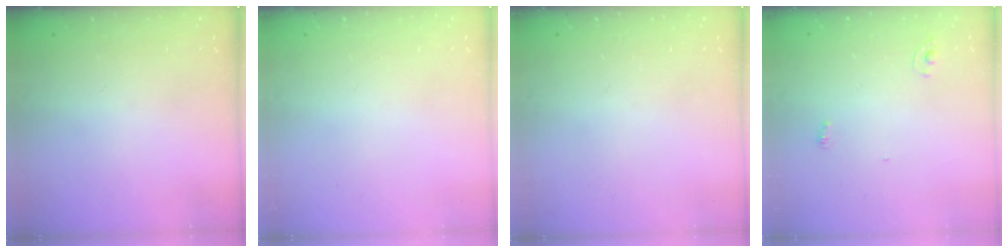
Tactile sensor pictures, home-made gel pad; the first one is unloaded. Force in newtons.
{"total": 0.0}
{"total": 0.0}
{"total": 2.8, "press": 2.8, "slide": 0.1}